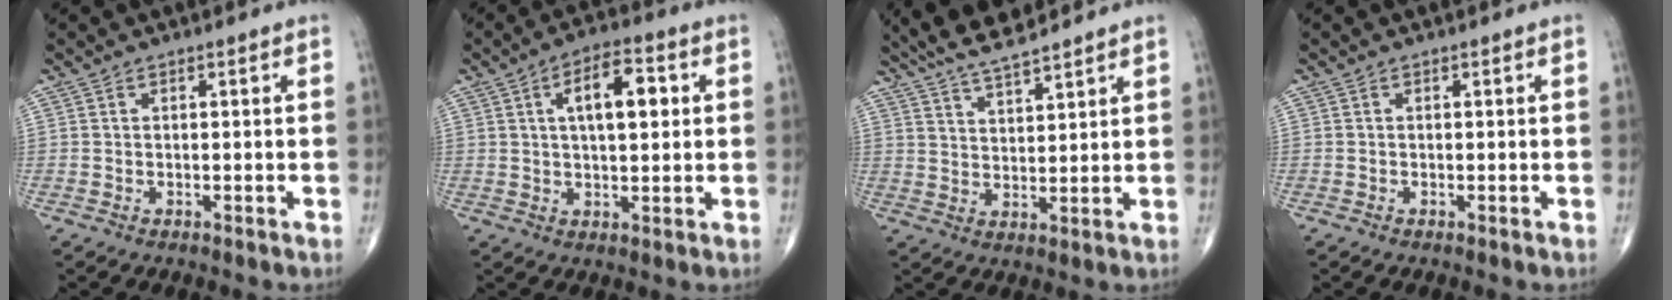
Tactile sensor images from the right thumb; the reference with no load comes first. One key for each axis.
{"total": 9.8, "fx": 2.4, "fy": 4.3, "fz": 8.4, "tx": -0.119, "ty": 0.009, "tz": 0.032}
{"total": 9.5, "fx": 8.2, "fy": 1.5, "fz": 4.6, "tx": -0.075, "ty": -0.027, "tz": 0.150}
{"total": 0.0}